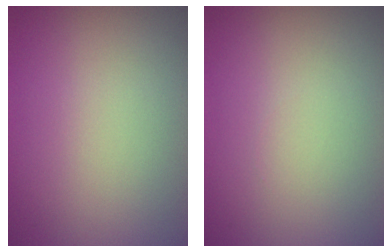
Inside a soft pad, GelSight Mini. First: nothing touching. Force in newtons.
{"total": 0.0}